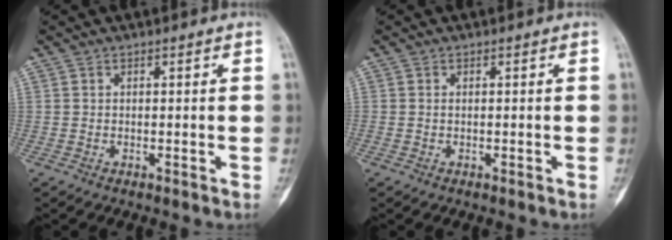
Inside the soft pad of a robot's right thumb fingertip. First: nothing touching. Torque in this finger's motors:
{"motor_torque": [-0.44, -0.44, -0.04, 0.31, -0.07]}